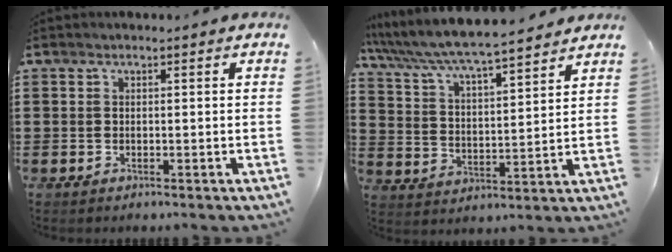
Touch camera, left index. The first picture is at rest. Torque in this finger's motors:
{"motor_torque": [1.34, -0.80, 1.05, 0.21]}